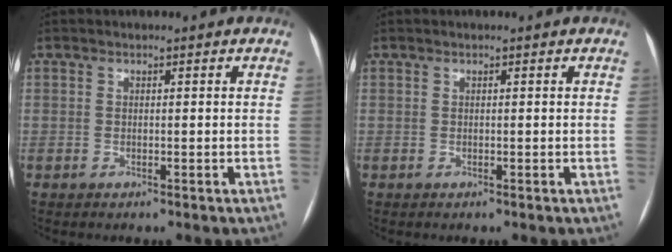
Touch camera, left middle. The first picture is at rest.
{"total": 0.0}